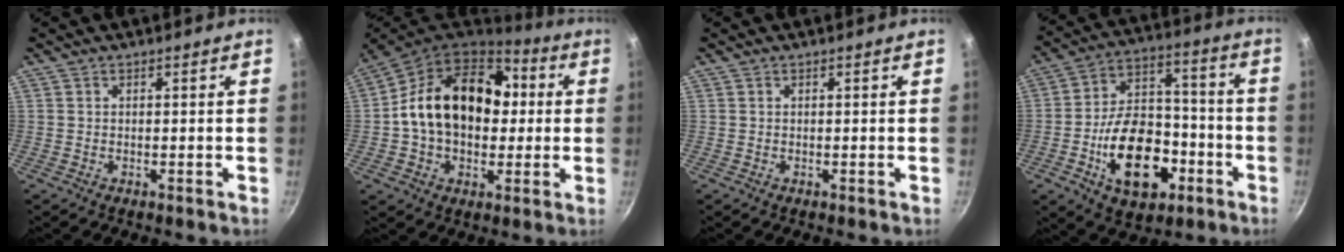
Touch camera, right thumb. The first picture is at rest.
{"total": 21.2, "force": [2.3, 15.2, 14.5], "torque": [-0.211, 0.034, 0.028]}
{"total": 0.0}
{"total": 19.3, "force": [-6.7, 12.1, 13.5], "torque": [-0.183, 0.058, -0.102]}